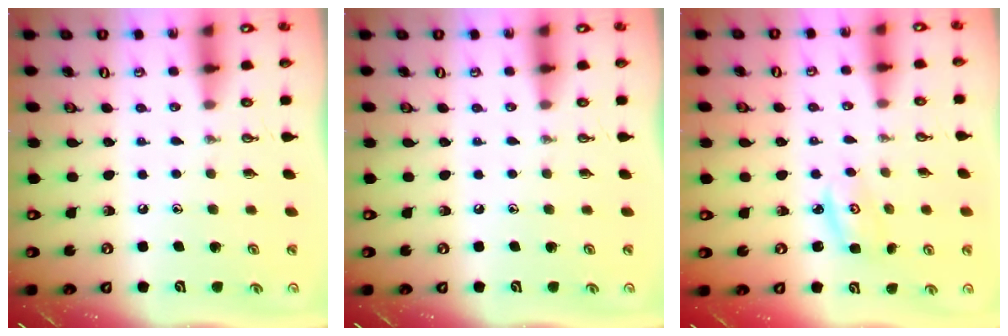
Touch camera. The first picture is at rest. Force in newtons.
{"total": 0.0}
{"total": 2.7, "press": 2.6, "slide": 0.3}